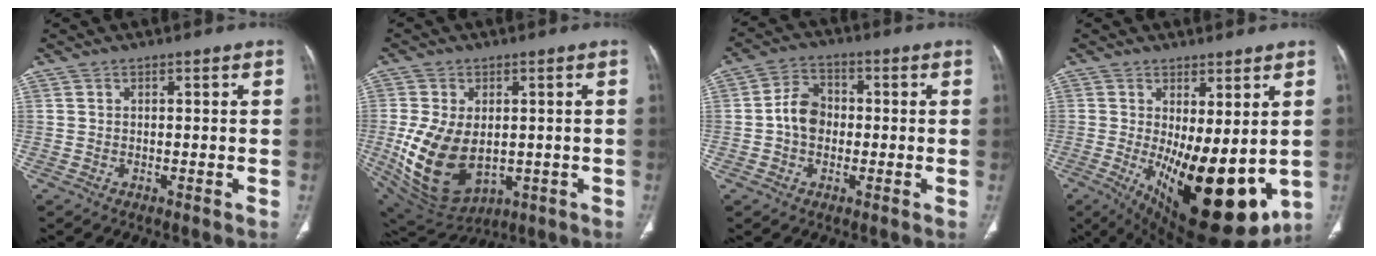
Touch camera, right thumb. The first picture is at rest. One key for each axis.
{"total": 16.0, "fx": -1.6, "fy": 10.4, "fz": 12.1, "tx": -0.221, "ty": -0.012, "tz": 0.006}
{"total": 6.8, "fx": -0.5, "fy": 5.3, "fz": 4.2, "tx": -0.055, "ty": 0.020, "tz": -0.019}
{"total": 20.9, "fx": -2.9, "fy": 8.5, "fz": 18.9, "tx": -0.257, "ty": -0.040, "tz": -0.012}